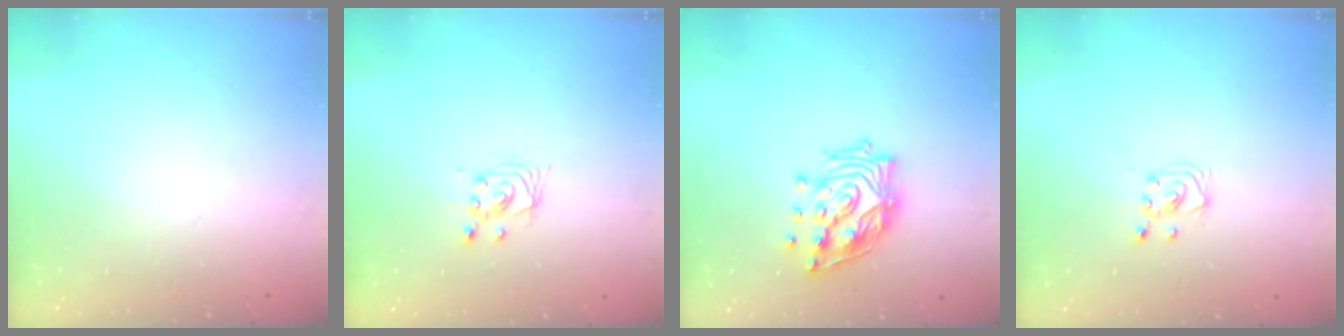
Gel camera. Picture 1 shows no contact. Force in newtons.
{"total": 2.9, "press": 2.9, "slide": 0.2}
{"total": 14.1, "press": 14.0, "slide": 1.4}
{"total": 2.0, "press": 2.0, "slide": 0.2}